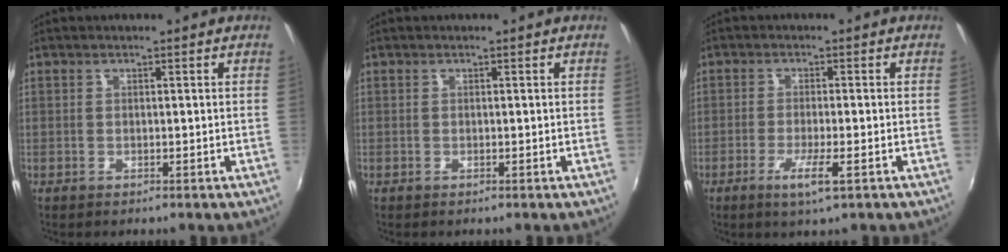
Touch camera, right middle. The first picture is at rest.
{"total": 0.0}
{"total": 4.8, "force": [-2.5, 0.3, 4.1], "torque": [-0.085, -0.012, -0.046]}